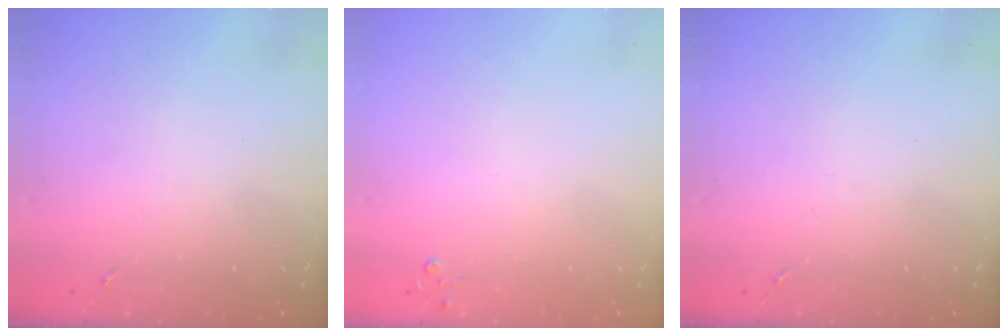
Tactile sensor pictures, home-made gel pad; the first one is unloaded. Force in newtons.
{"total": 2.7, "press": 2.7, "slide": 0.3}
{"total": 0.0}